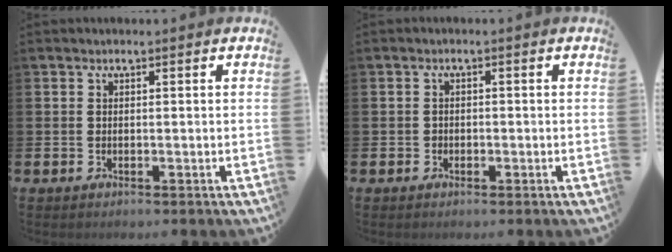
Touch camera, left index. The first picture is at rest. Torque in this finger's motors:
{"motor_torque": [-0.05, -0.14, -0.05, -0.01]}